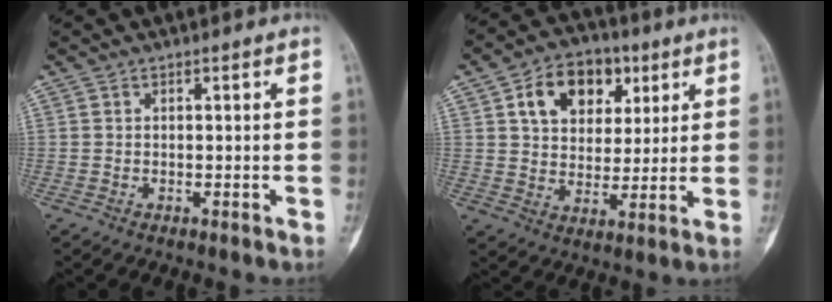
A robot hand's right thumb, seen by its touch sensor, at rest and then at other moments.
{"total": 13.3, "force": [5.3, 9.4, 7.8], "torque": [-0.084, -0.006, 0.086]}